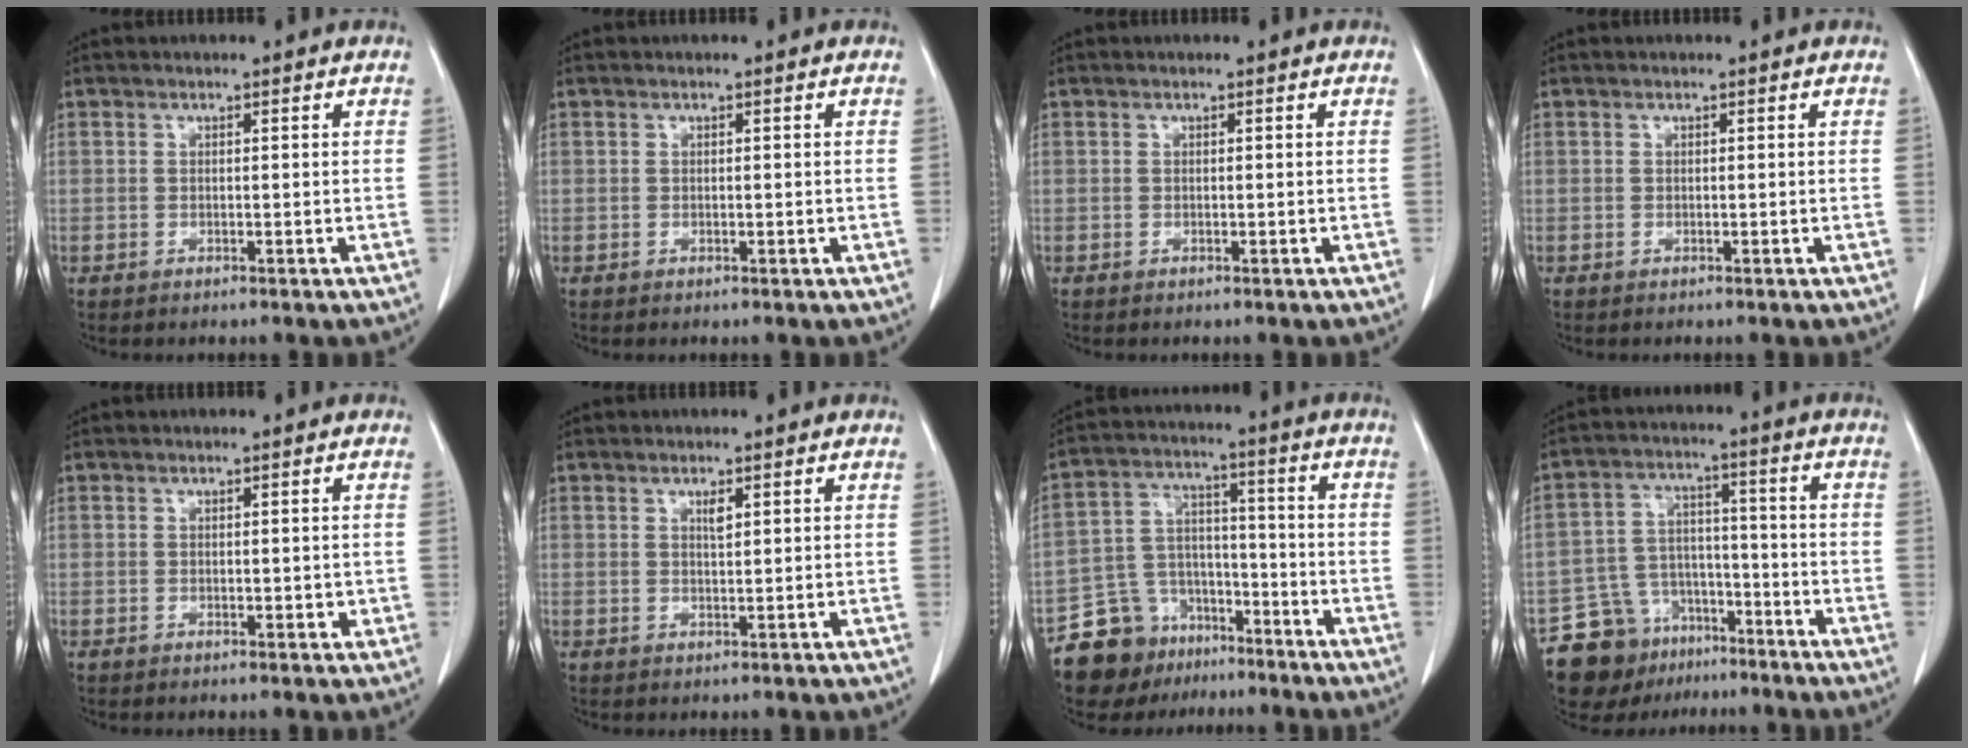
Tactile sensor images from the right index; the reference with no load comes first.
{"total": 0.0}
{"total": 0.0}
{"total": 0.0}
{"total": 1.4, "force": [0.0, 0.9, 1.2], "torque": [-0.013, -0.001, 0.005]}
{"total": 1.4, "force": [0.7, 0.3, 1.1], "torque": [-0.021, -0.002, 0.013]}
{"total": 11.4, "force": [-8.5, 7.4, 2.0], "torque": [-0.043, 0.049, -0.142]}
{"total": 11.1, "force": [-8.0, 7.3, 2.6], "torque": [-0.053, 0.040, -0.128]}